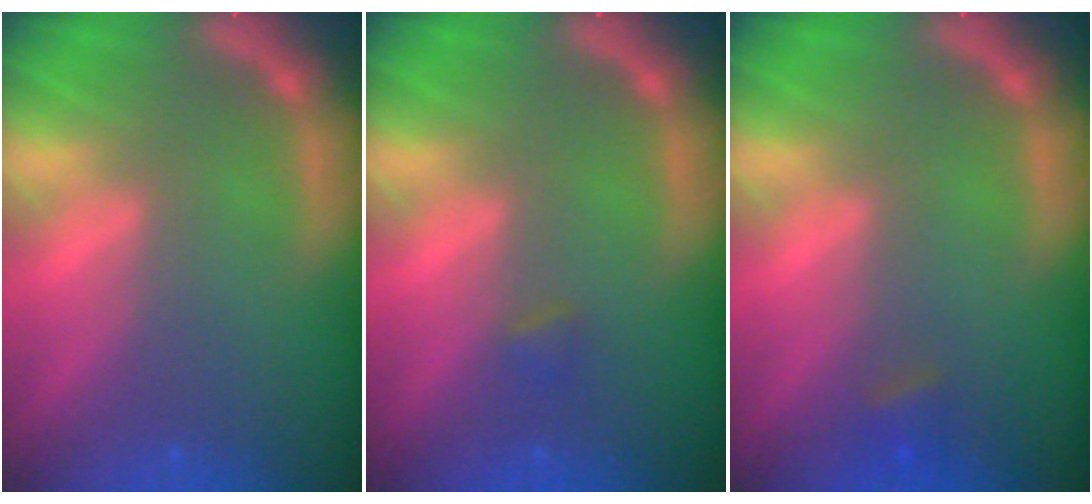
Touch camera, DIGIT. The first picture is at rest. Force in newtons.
{"total": 0.9}
{"total": 1.4}